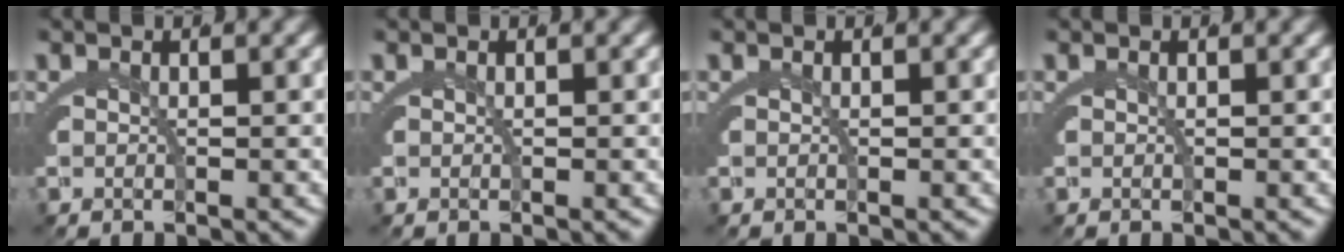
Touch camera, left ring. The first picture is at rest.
{"total": 0.0}
{"total": 1.9, "force": [0.1, -1.9, -0.5], "torque": [0.022, -0.007, 0.010]}
{"total": 0.0}